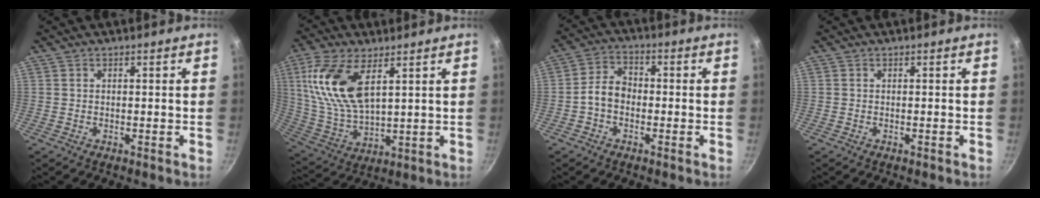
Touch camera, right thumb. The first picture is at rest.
{"total": 15.4, "force": [5.8, 7.5, 12.1], "torque": [-0.240, -0.019, 0.124]}
{"total": 5.4, "force": [-1.4, 3.9, 3.4], "torque": [-0.047, 0.026, -0.038]}
{"total": 0.0}